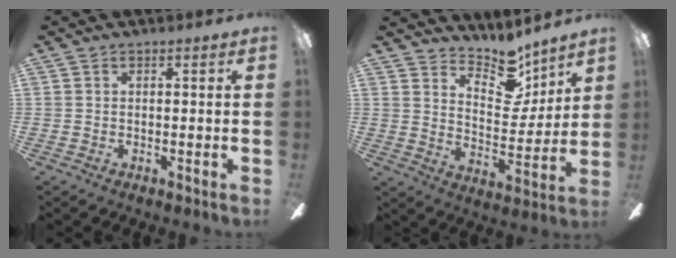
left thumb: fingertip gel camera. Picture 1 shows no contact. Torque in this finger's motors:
{"motor_torque": [0.24, 0.18, -0.29, -0.16, -0.02]}